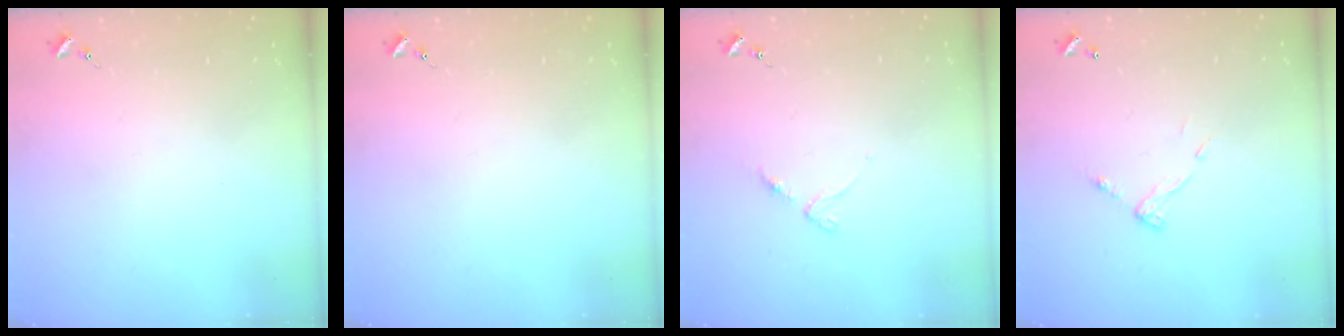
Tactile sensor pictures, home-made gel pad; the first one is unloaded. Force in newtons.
{"total": 0.0}
{"total": 4.0, "press": 3.9, "slide": 0.4}
{"total": 6.8, "press": 6.8, "slide": 0.2}